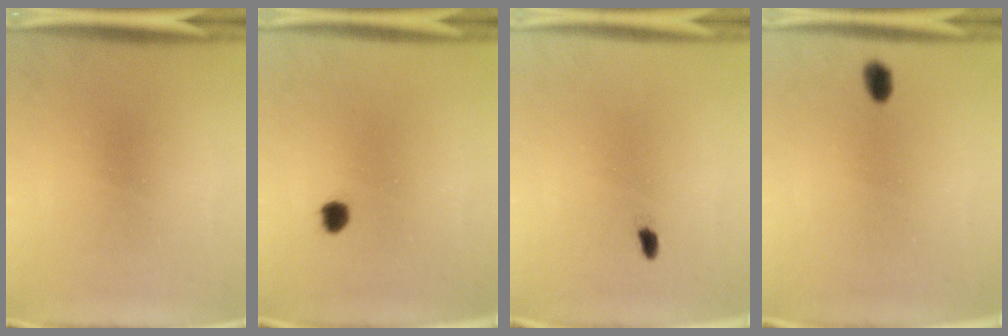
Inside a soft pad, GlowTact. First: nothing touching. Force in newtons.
{"total": 1.7}
{"total": 1.3}
{"total": 2.7}